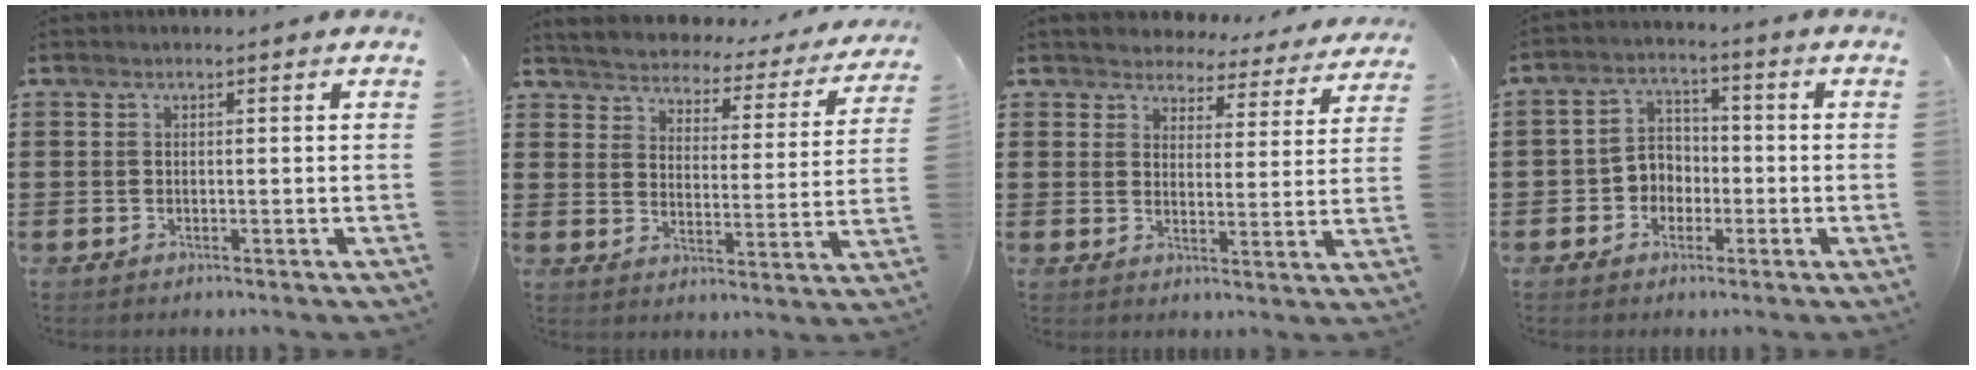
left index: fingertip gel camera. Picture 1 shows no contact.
{"total": 2.8, "force": [2.8, 0.1, -0.3], "torque": [-0.017, -0.033, 0.038]}
{"total": 4.2, "force": [4.1, 0.8, -0.1], "torque": [-0.016, -0.031, 0.068]}
{"total": 4.2, "force": [-1.9, 3.5, 1.3], "torque": [-0.037, 0.012, -0.041]}